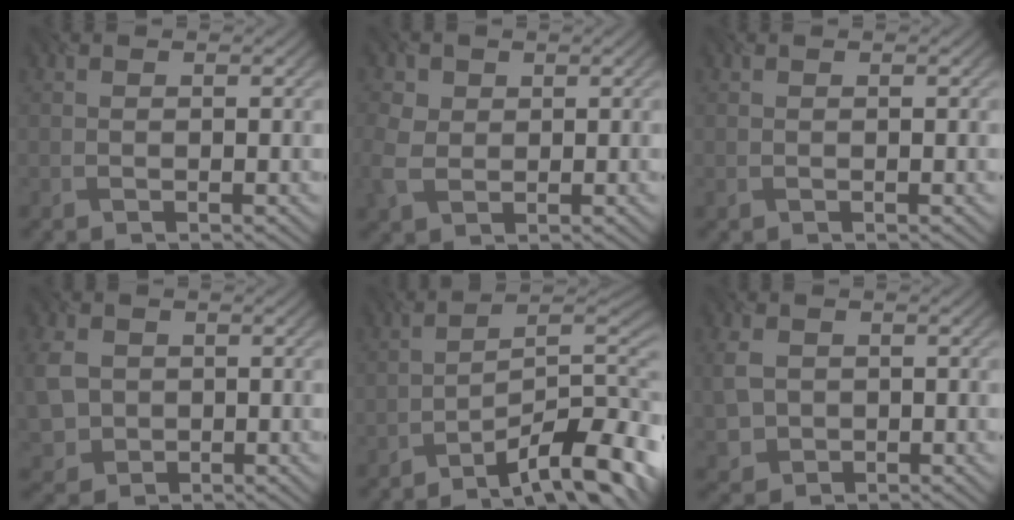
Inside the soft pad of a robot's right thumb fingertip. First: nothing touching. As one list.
[{"total": 3.5, "force": [0.4, 3.1, 1.7], "torque": [-0.055, 0.001, 0.003]}, {"total": 0.0}, {"total": 5.4, "force": [0.0, 4.6, 2.8], "torque": [-0.089, -0.010, -0.003]}, {"total": 12.9, "force": [-7.9, 3.3, 9.7], "torque": [-0.136, 0.005, -0.125]}, {"total": 4.1, "force": [-0.1, 3.4, 2.2], "torque": [-0.063, -0.008, 0.000]}]